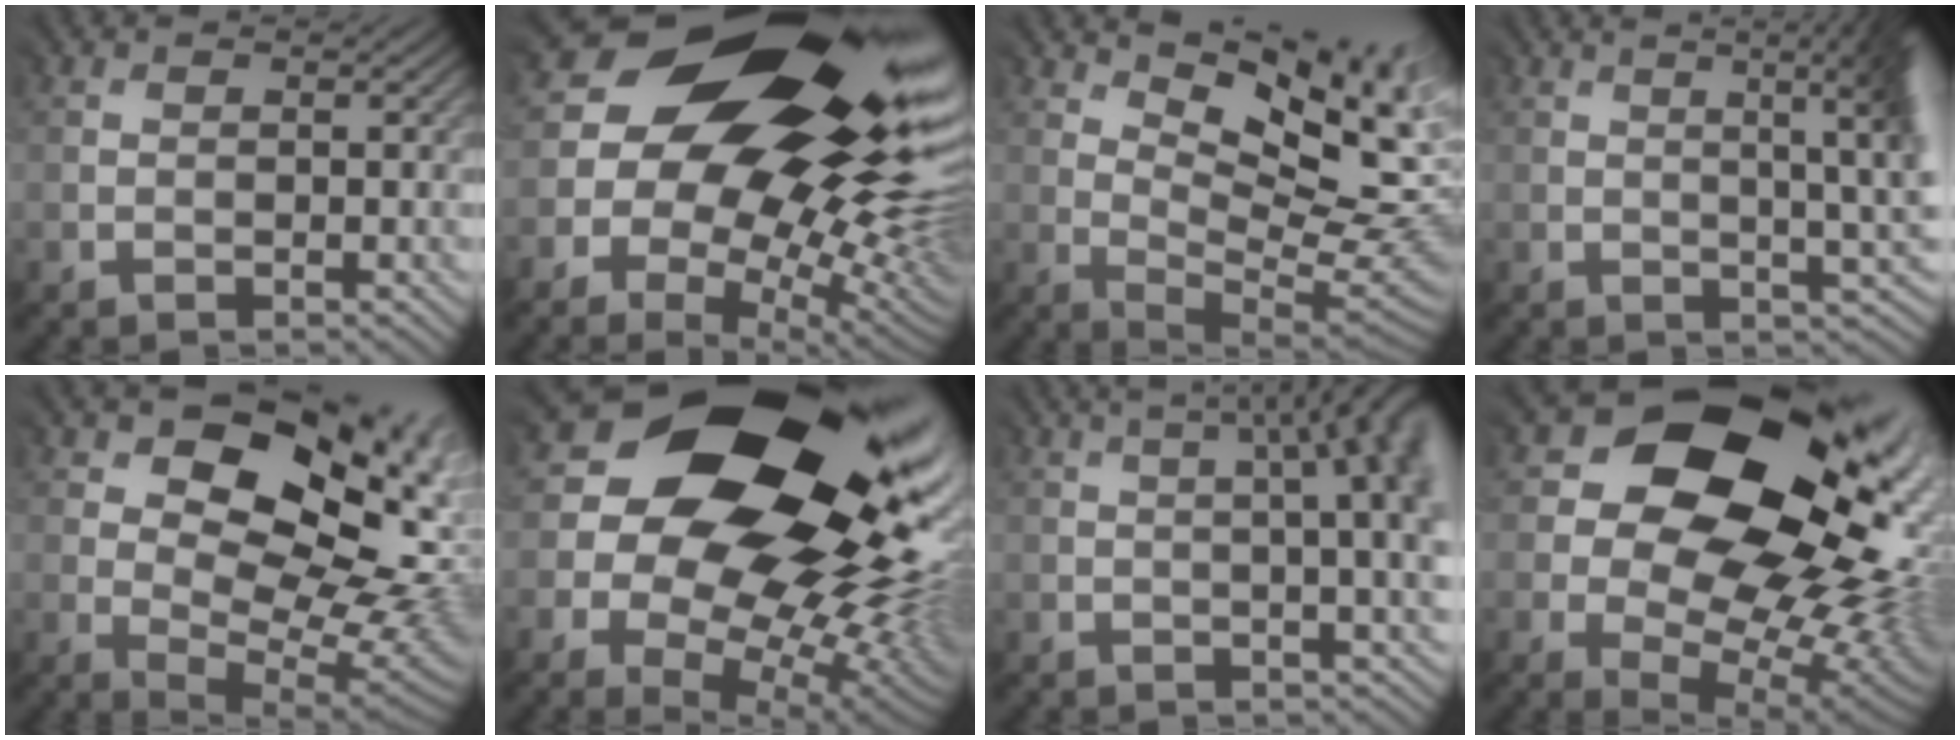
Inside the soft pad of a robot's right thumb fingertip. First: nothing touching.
{"total": 20.1, "force": [4.8, 12.9, 14.6], "torque": [-0.251, 0.022, 0.092]}
{"total": 16.7, "force": [7.5, 6.8, 13.3], "torque": [-0.199, 0.037, 0.125]}
{"total": 8.6, "force": [1.6, 1.8, 8.3], "torque": [-0.079, 0.017, 0.020]}
{"total": 15.6, "force": [5.1, 8.9, 11.8], "torque": [-0.164, 0.018, 0.089]}
{"total": 21.2, "force": [5.6, 15.2, 13.7], "torque": [-0.256, 0.014, 0.127]}
{"total": 13.0, "force": [3.0, 4.1, 11.9], "torque": [-0.124, 0.059, 0.035]}
{"total": 19.2, "force": [5.1, 13.8, 12.4], "torque": [-0.190, 0.011, 0.100]}